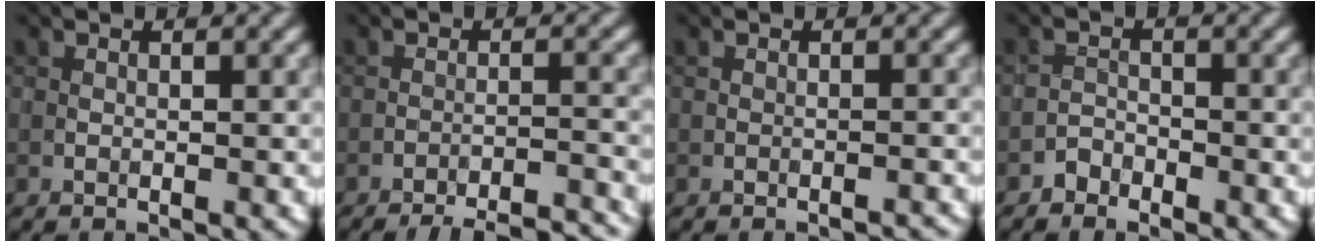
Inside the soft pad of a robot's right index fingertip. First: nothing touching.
{"total": 11.3, "force": [-10.6, 2.4, 3.0], "torque": [-0.014, 0.019, -0.123]}
{"total": 1.3, "force": [-1.2, 0.2, 0.3], "torque": [0.005, 0.007, -0.017]}
{"total": 1.1, "force": [-1.0, 0.5, -0.1], "torque": [0.007, 0.008, -0.019]}